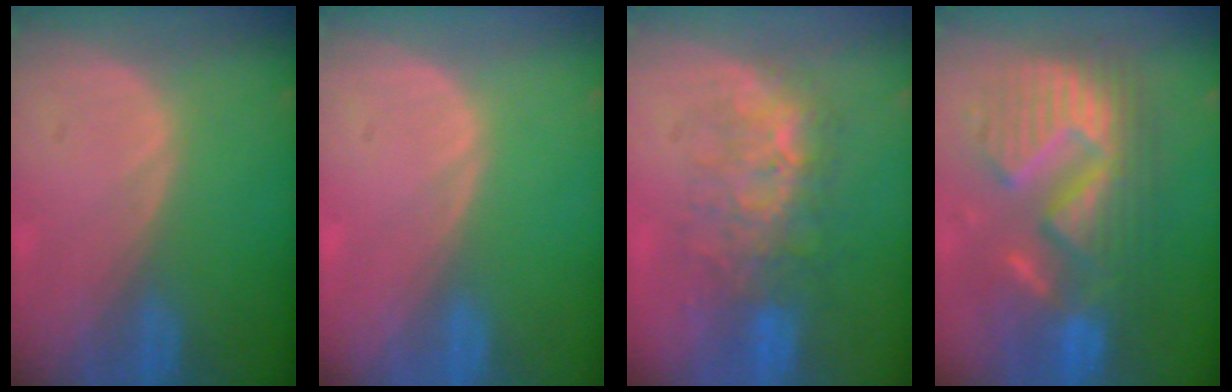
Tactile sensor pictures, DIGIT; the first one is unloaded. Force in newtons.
{"total": 0.0}
{"total": 8.2, "press": 8.0, "slide": 1.8}
{"total": 13.2, "press": 13.2, "slide": 1.3}